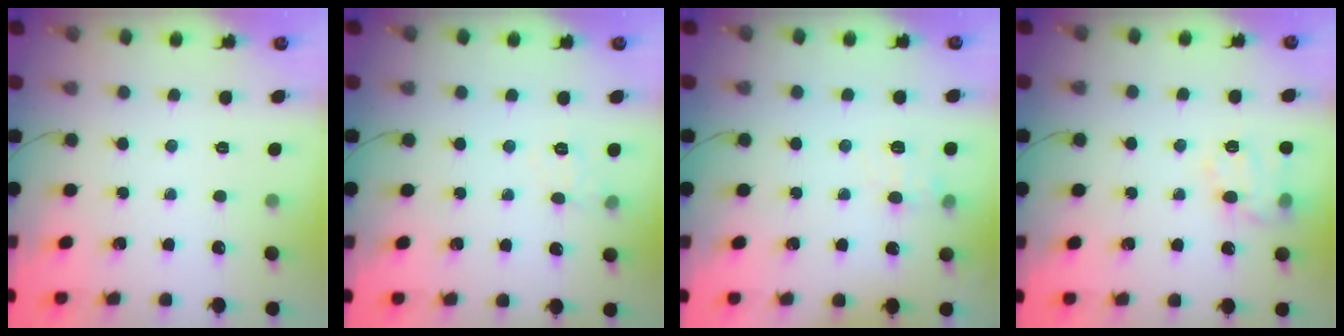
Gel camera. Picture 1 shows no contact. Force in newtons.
{"total": 6.1, "press": 5.9, "slide": 1.4}
{"total": 7.5, "press": 7.2, "slide": 1.8}
{"total": 13.3, "press": 13.2, "slide": 1.5}